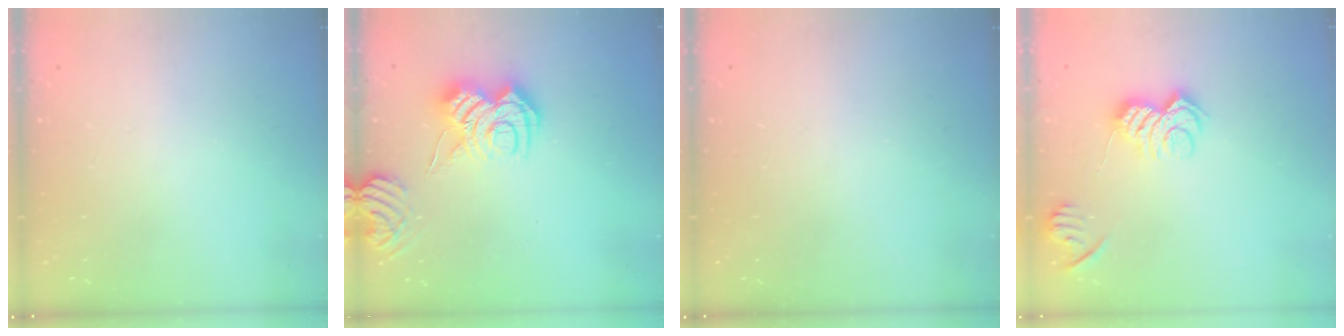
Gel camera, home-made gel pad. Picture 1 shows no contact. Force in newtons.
{"total": 11.8, "press": 11.8, "slide": 1.0}
{"total": 0.0}
{"total": 12.3, "press": 12.3, "slide": 0.7}